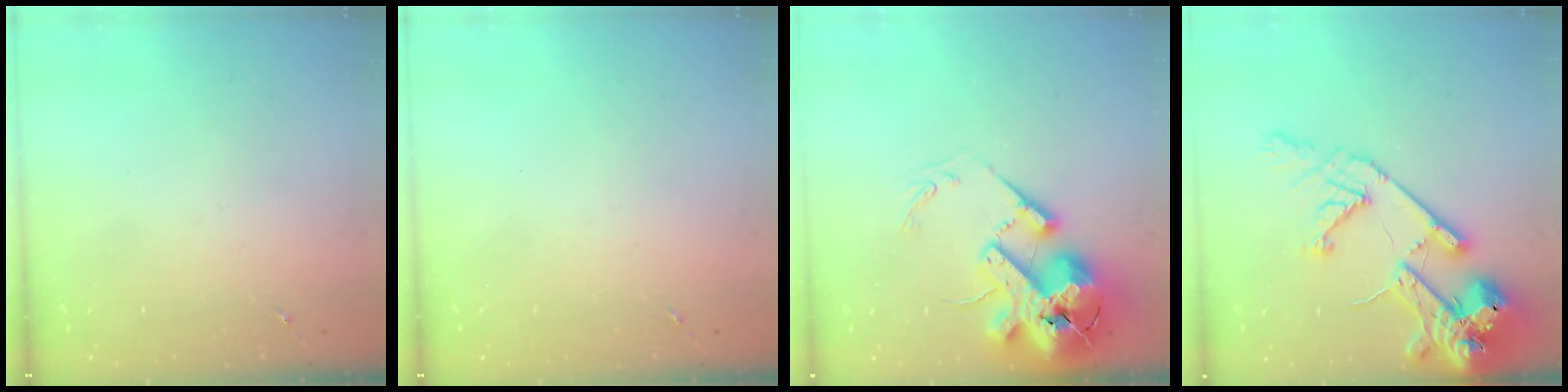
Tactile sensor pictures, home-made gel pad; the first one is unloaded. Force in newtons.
{"total": 0.0}
{"total": 23.0, "press": 22.7, "slide": 3.8}
{"total": 20.3, "press": 20.1, "slide": 2.7}